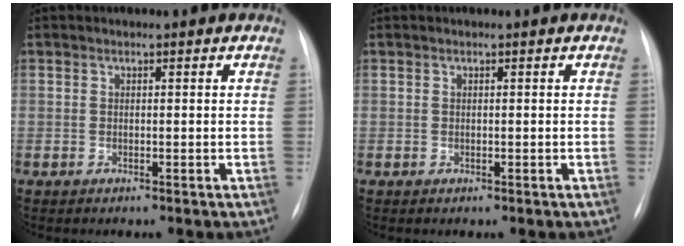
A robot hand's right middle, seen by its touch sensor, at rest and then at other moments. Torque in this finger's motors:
{"motor_torque": [0.44, -0.41, -0.01, 0.01]}